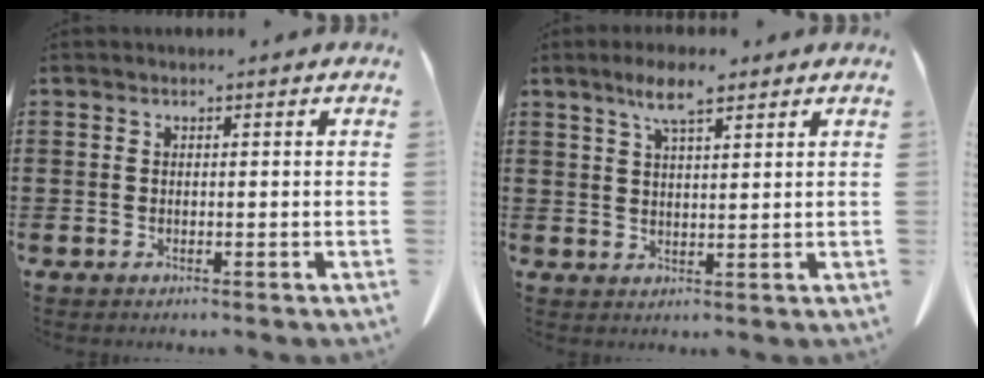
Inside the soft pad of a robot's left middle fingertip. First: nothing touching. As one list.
[{"total": 5.4, "force": [3.6, 1.1, 3.8], "torque": [-0.084, 0.002, 0.062]}]